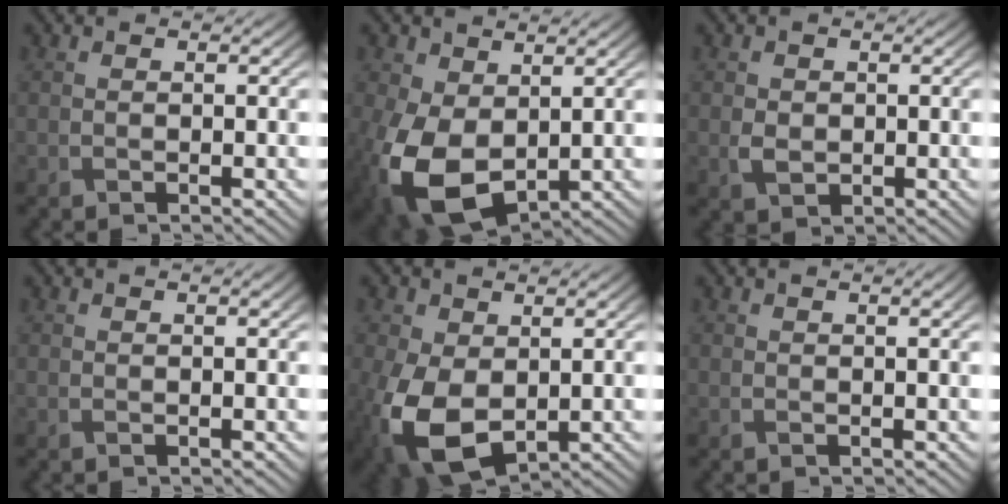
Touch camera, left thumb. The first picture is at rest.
{"total": 11.7, "force": [-1.1, 7.8, 8.6], "torque": [-0.235, -0.033, -0.012]}
{"total": 2.1, "force": [-0.1, 1.7, 1.2], "torque": [-0.030, -0.003, -0.002]}
{"total": 0.8, "force": [0.5, 0.1, 0.6], "torque": [-0.012, 0.004, 0.010]}
{"total": 10.7, "force": [-1.6, 7.1, 7.9], "torque": [-0.216, -0.028, -0.023]}
{"total": 1.5, "force": [0.8, 0.2, 1.2], "torque": [-0.019, 0.004, 0.012]}